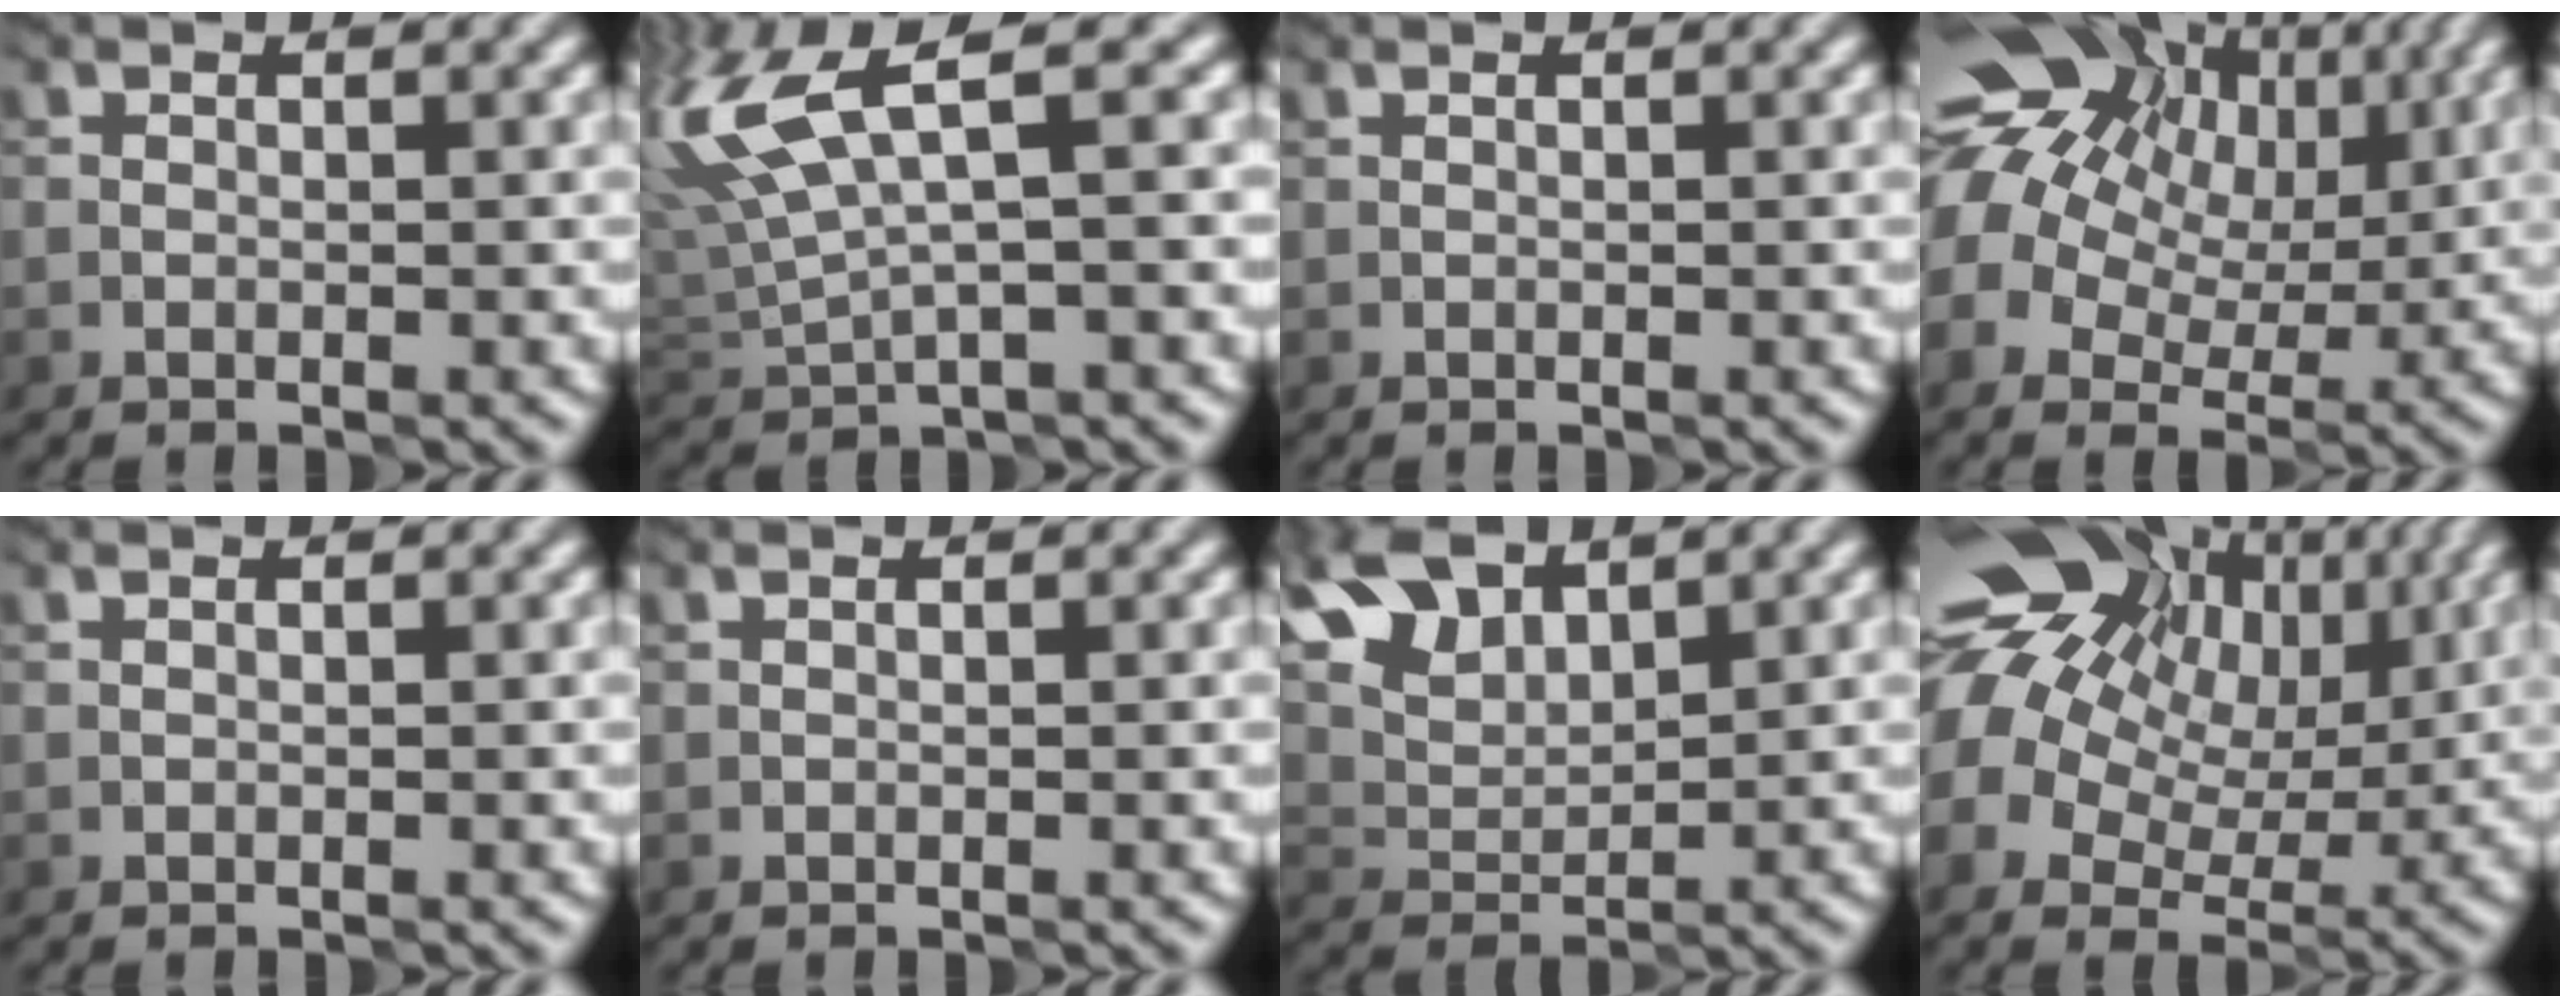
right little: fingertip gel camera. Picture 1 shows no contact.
{"total": 7.9, "force": [3.2, 1.9, 7.0], "torque": [-0.161, 0.015, 0.062]}
{"total": 0.0}
{"total": 16.3, "force": [5.0, 12.6, 9.0], "torque": [-0.190, 0.039, 0.080]}
{"total": 0.0}
{"total": 0.0}
{"total": 7.7, "force": [5.1, 4.0, 4.2], "torque": [-0.113, 0.019, 0.097]}
{"total": 17.9, "force": [5.4, 13.9, 10.0], "torque": [-0.206, 0.042, 0.080]}